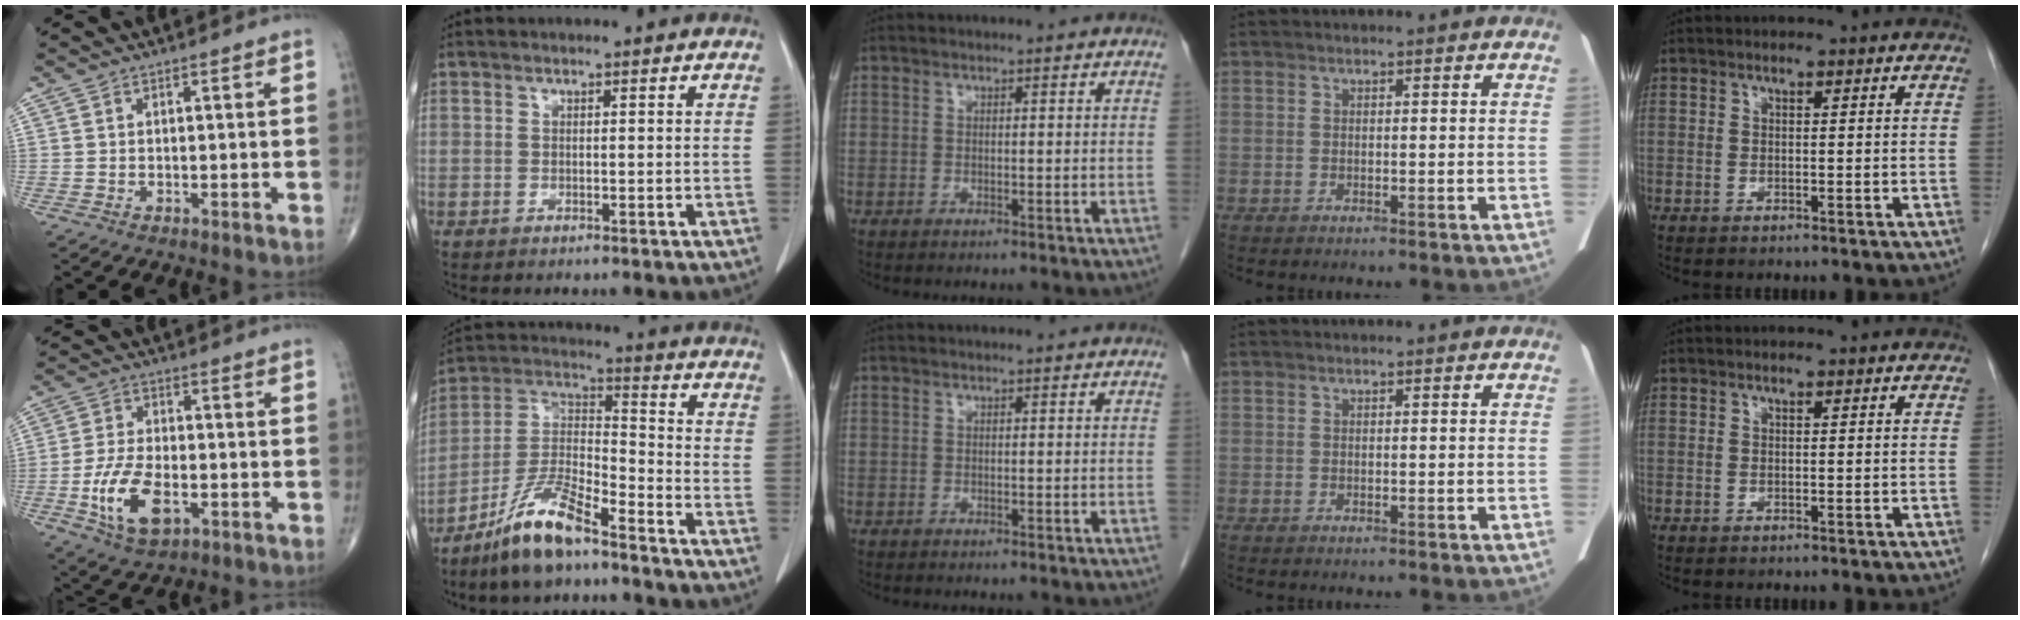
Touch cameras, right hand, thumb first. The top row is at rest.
{"thumb": {"total": 11.5, "force": [-3.5, 6.1, 9.1], "torque": [-0.173, 0.005, -0.061]}, "index": {"total": 11.5, "force": [-8.5, 2.3, 7.4], "torque": [-0.153, -0.002, -0.167]}}